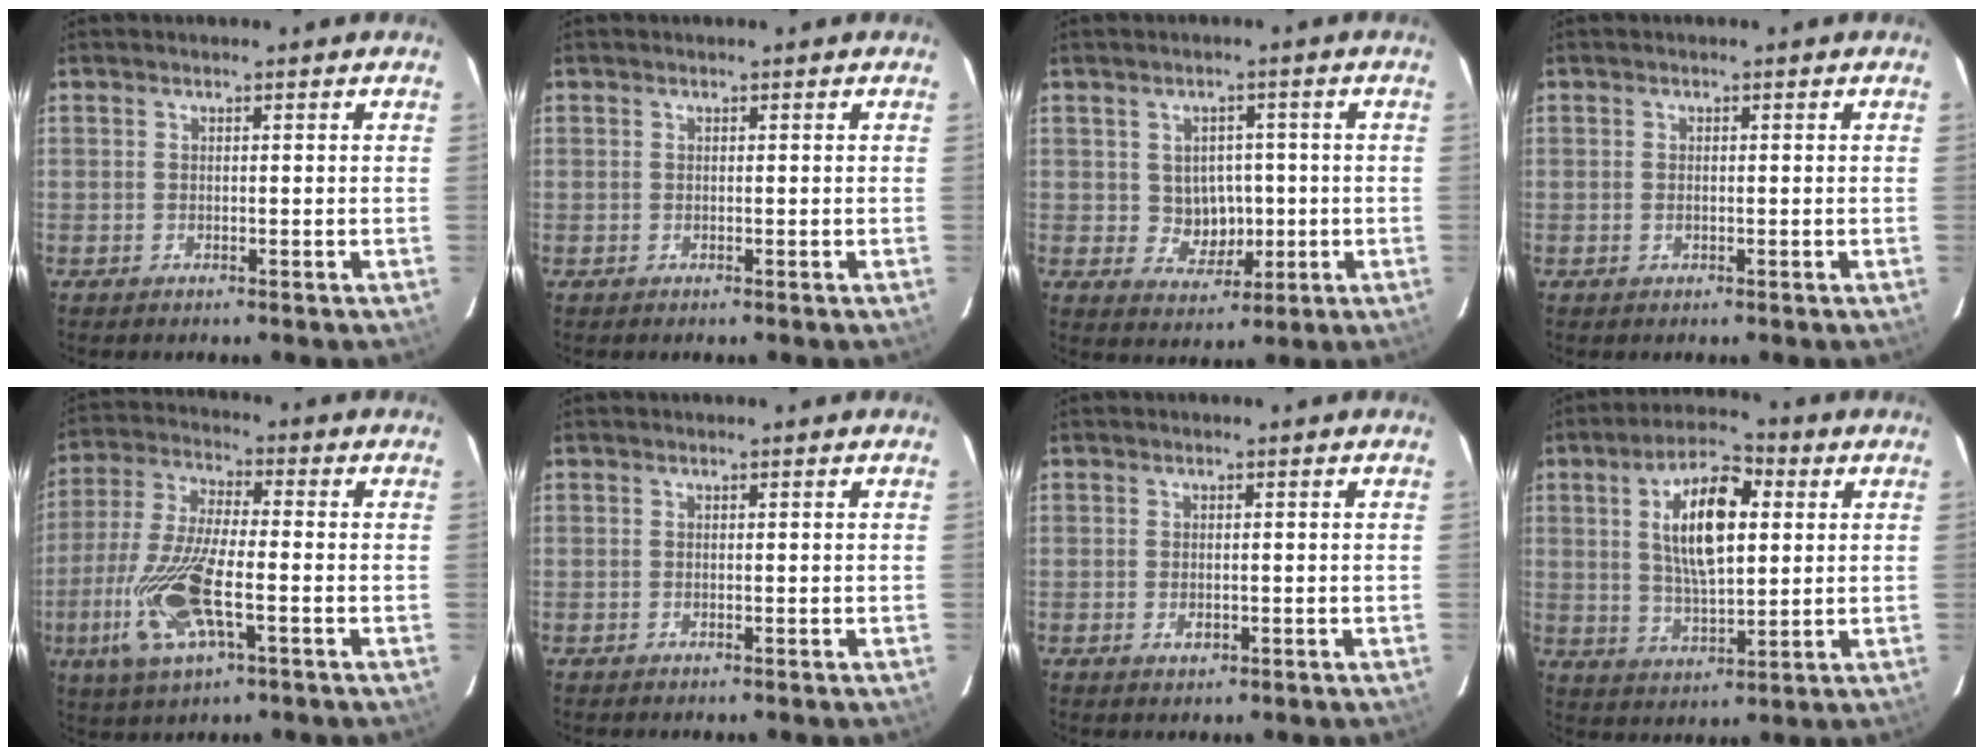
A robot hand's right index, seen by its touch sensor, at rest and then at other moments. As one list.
[{"total": 0.0}, {"total": 5.2, "force": [-0.2, 4.8, 2.0], "torque": [-0.040, 0.010, 0.010]}, {"total": 0.6, "force": [-0.1, 0.4, 0.5], "torque": [-0.010, -0.001, -0.003]}, {"total": 15.9, "force": [-5.2, 5.1, 14.1], "torque": [-0.312, -0.016, -0.103]}, {"total": 0.0}, {"total": 1.7, "force": [-0.5, 1.1, 1.2], "torque": [-0.021, -0.003, -0.009]}, {"total": 13.1, "force": [3.3, 5.4, 11.4], "torque": [-0.205, 0.014, 0.058]}]